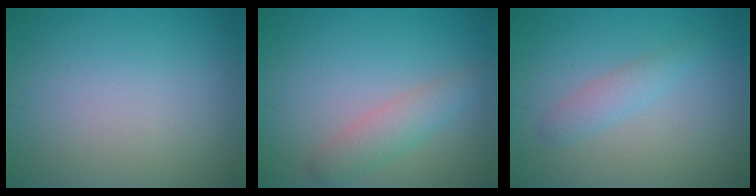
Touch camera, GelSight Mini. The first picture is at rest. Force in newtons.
{"total": 2.5, "press": 2.5, "slide": 0.2}
{"total": 1.7, "press": 1.7, "slide": 0.1}